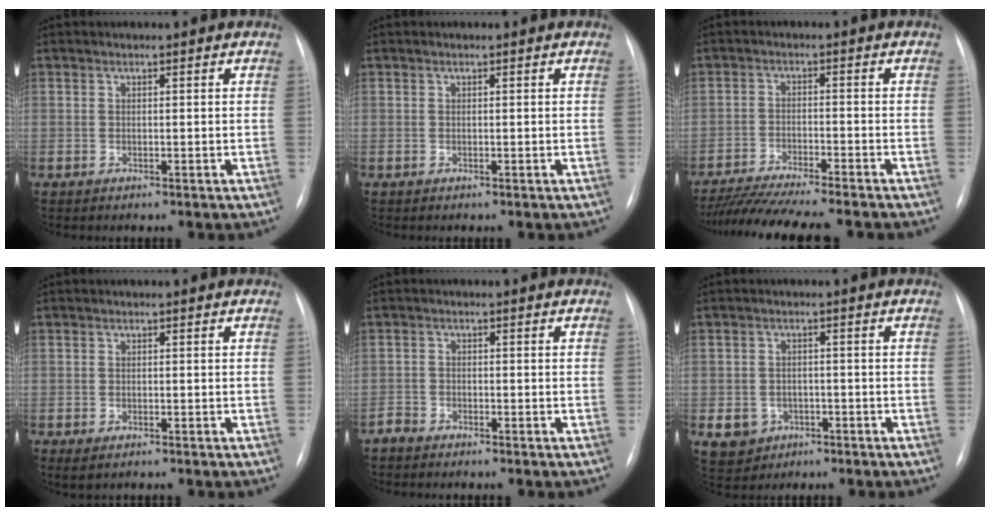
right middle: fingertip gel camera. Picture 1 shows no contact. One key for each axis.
{"total": 0.0}
{"total": 13.9, "fx": -12.3, "fy": 0.3, "fz": 6.5, "tx": -0.098, "ty": -0.020, "tz": -0.189}
{"total": 1.8, "fx": -1.3, "fy": 0.7, "fz": 1.1, "tx": -0.019, "ty": -0.003, "tz": -0.015}
{"total": 1.7, "fx": -1.6, "fy": 0.4, "fz": -0.2, "tx": 0.004, "ty": -0.003, "tz": -0.033}
{"total": 4.7, "fx": -2.0, "fy": 4.1, "fz": 1.1, "tx": -0.015, "ty": 0.006, "tz": -0.023}